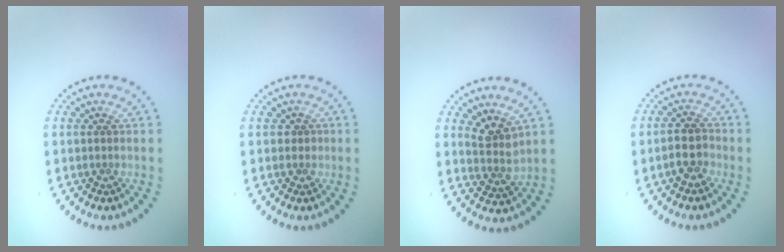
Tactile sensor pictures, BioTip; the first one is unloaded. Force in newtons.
{"total": 0.7, "press": 0.4, "slide": 0.6}
{"total": 2.5, "press": 1.9, "slide": 1.6}
{"total": 2.4, "press": 2.1, "slide": 1.0}